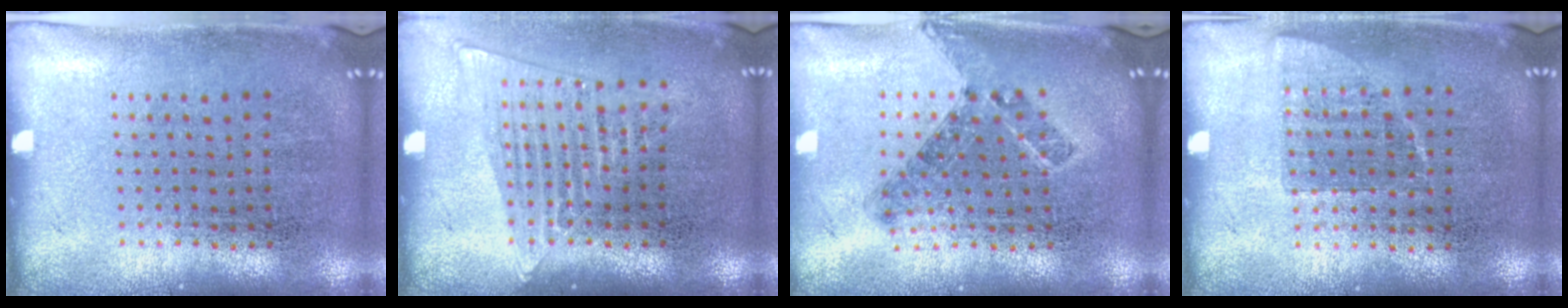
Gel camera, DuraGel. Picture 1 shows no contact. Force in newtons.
{"total": 1.3, "press": 1.2, "slide": 0.6}
{"total": 0.7, "press": 0.7, "slide": 0.2}
{"total": 0.8, "press": 0.7, "slide": 0.4}